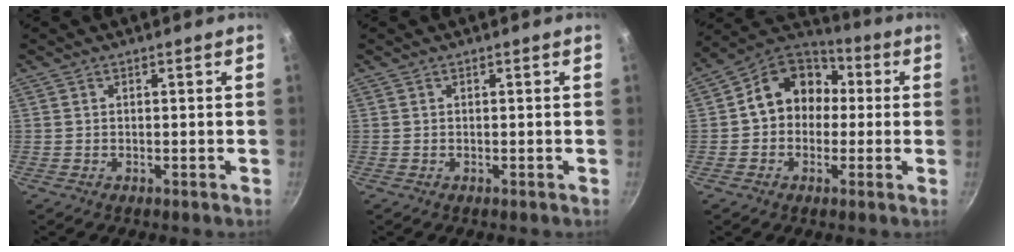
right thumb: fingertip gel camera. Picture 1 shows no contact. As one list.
[{"total": 0.0}, {"total": 12.9, "force": [0.8, 10.6, 7.2], "torque": [-0.068, 0.038, -0.006]}]